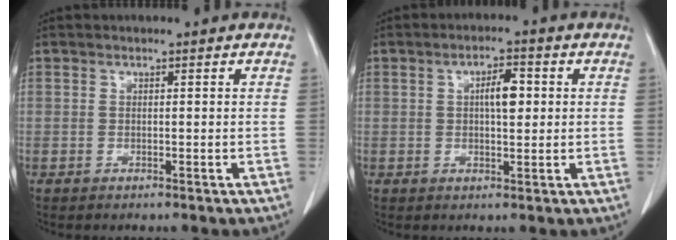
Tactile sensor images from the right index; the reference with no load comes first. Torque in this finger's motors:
{"motor_torque": [0.70, -0.12, 0.12, 0.07]}